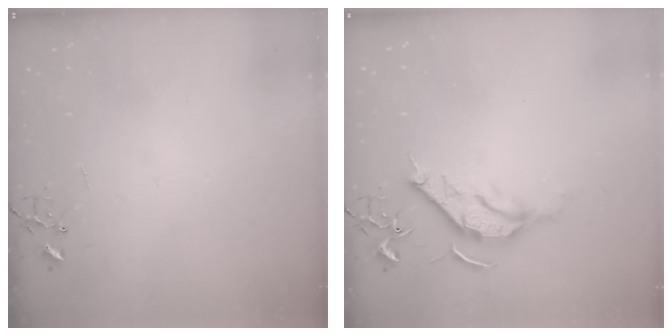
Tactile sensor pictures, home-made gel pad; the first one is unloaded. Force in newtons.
{"total": 10.3, "press": 10.2, "slide": 1.3}